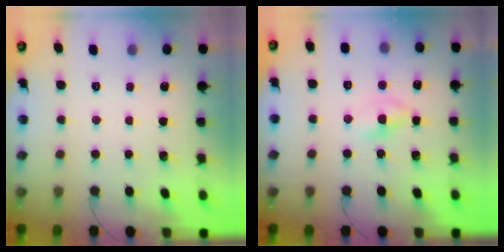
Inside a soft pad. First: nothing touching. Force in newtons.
{"total": 3.1, "press": 2.9, "slide": 1.0}